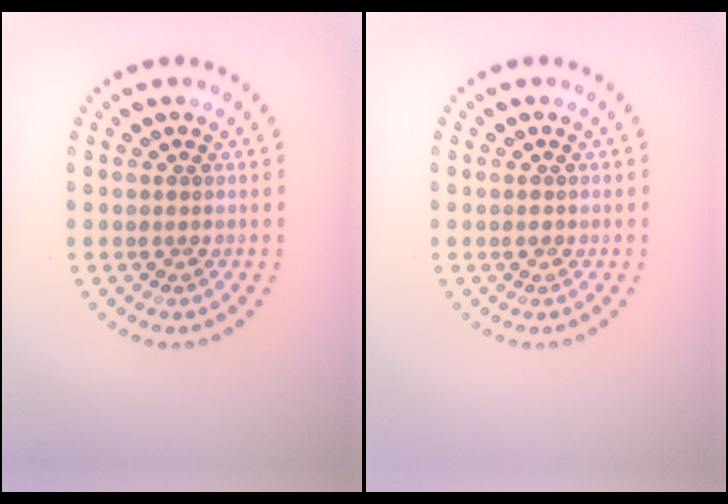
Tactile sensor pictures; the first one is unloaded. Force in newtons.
{"total": 0.7, "press": 0.7, "slide": 0.1}